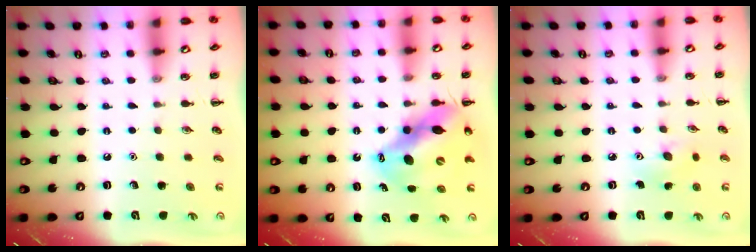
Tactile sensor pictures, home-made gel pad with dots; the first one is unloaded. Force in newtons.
{"total": 13.8, "press": 13.4, "slide": 3.5}
{"total": 5.6, "press": 5.5, "slide": 1.0}